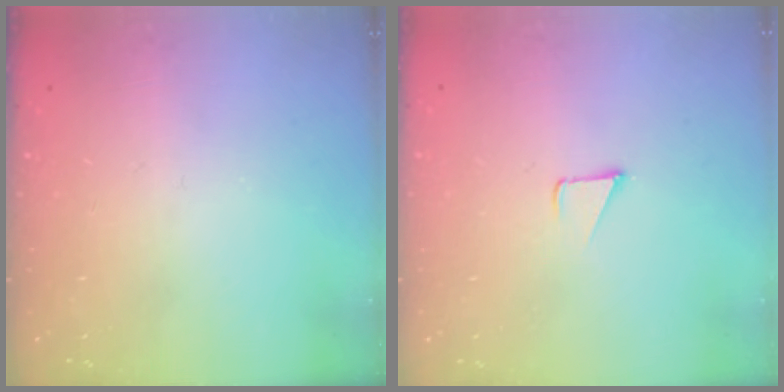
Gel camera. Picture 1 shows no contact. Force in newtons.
{"total": 1.8, "press": 1.7, "slide": 0.1}